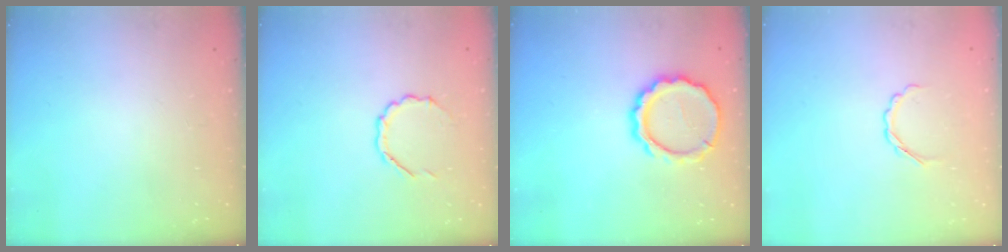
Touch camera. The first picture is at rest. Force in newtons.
{"total": 4.9, "press": 4.7, "slide": 1.3}
{"total": 12.2, "press": 12.1, "slide": 1.8}
{"total": 3.3, "press": 3.2, "slide": 0.8}